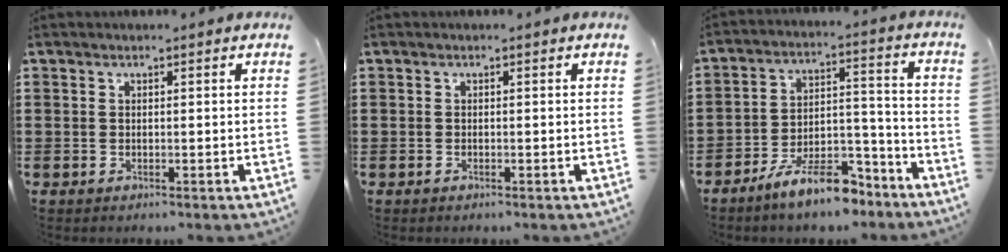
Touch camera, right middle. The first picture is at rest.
{"total": 0.0}
{"total": 10.3, "force": [-8.4, 2.5, 5.4], "torque": [-0.090, 0.030, -0.155]}